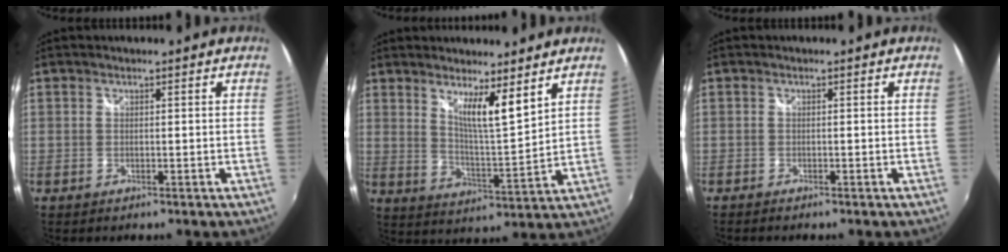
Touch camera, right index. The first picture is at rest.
{"total": 8.2, "force": [5.7, 0.8, 5.9], "torque": [-0.091, -0.010, 0.092]}
{"total": 1.2, "force": [-1.1, 0.3, 0.4], "torque": [-0.012, -0.007, -0.022]}